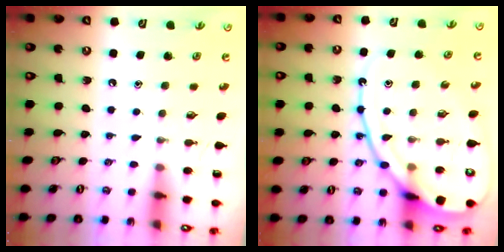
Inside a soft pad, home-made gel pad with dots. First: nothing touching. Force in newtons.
{"total": 15.8, "press": 15.7, "slide": 1.5}